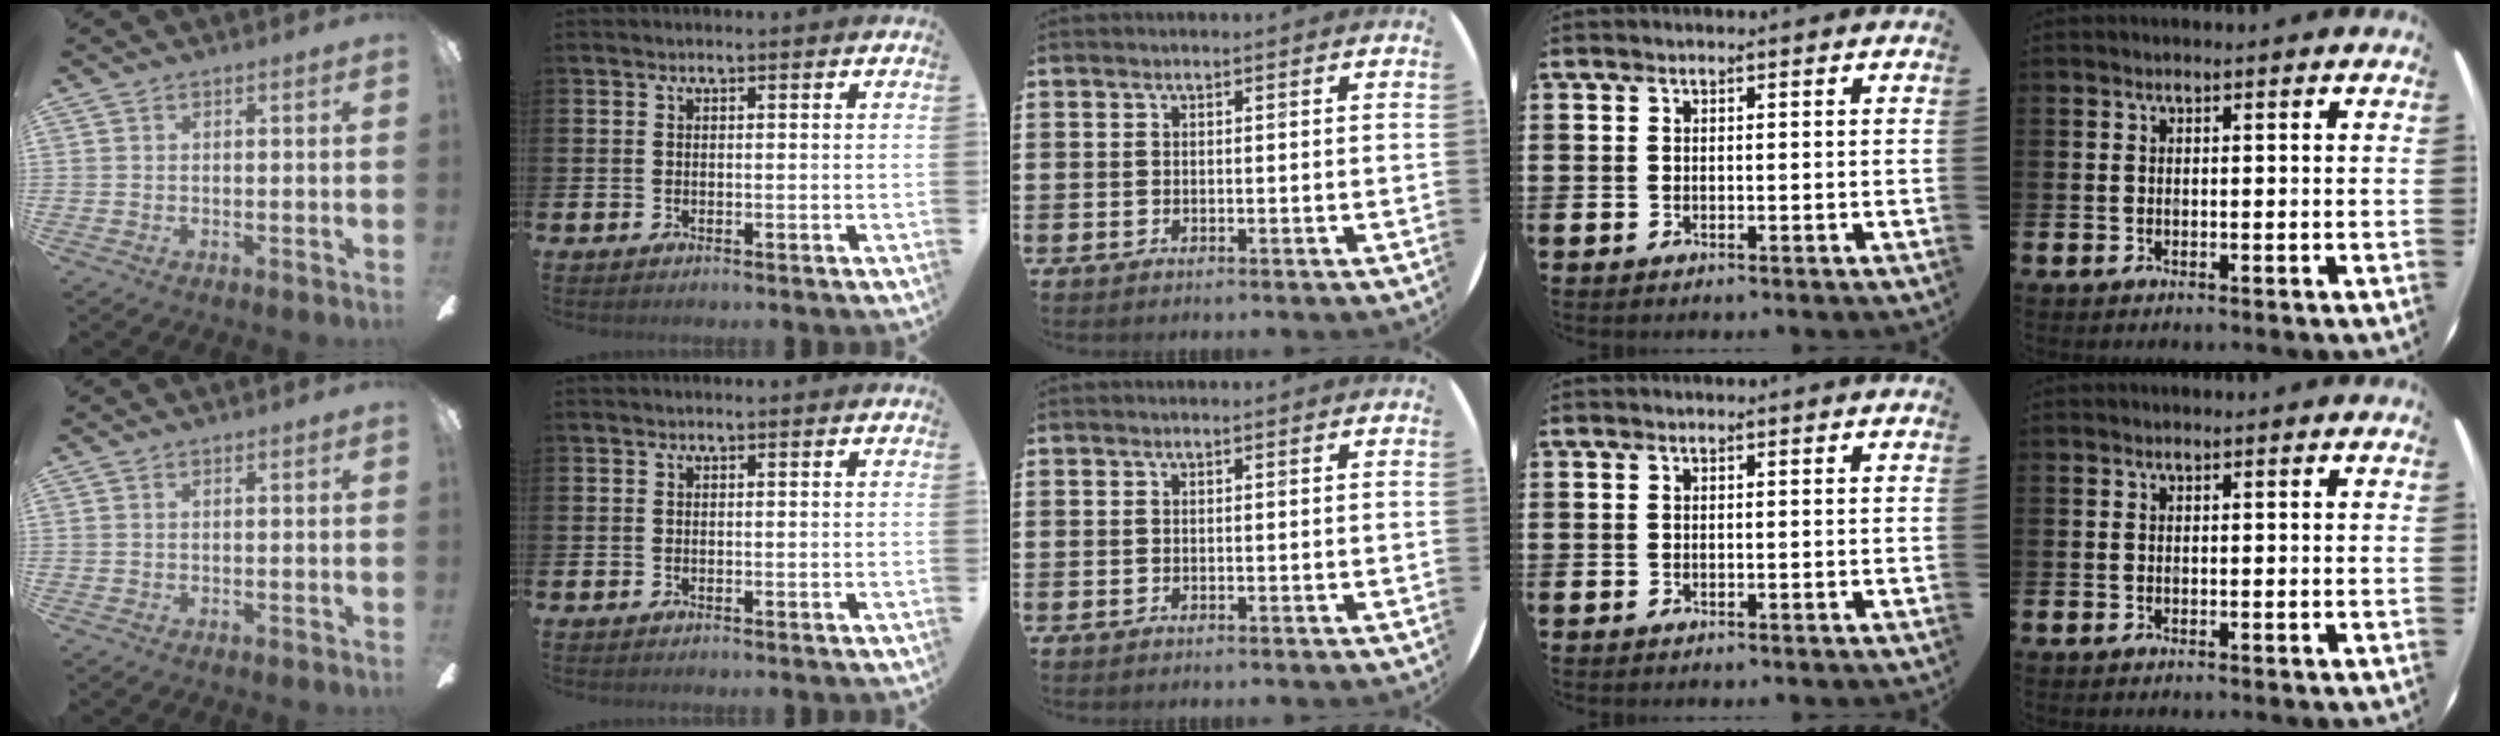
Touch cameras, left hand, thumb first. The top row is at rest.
{"thumb": {"total": 0.6, "force": [-0.4, 0.1, 0.5], "torque": [-0.008, 0.003, -0.009]}}